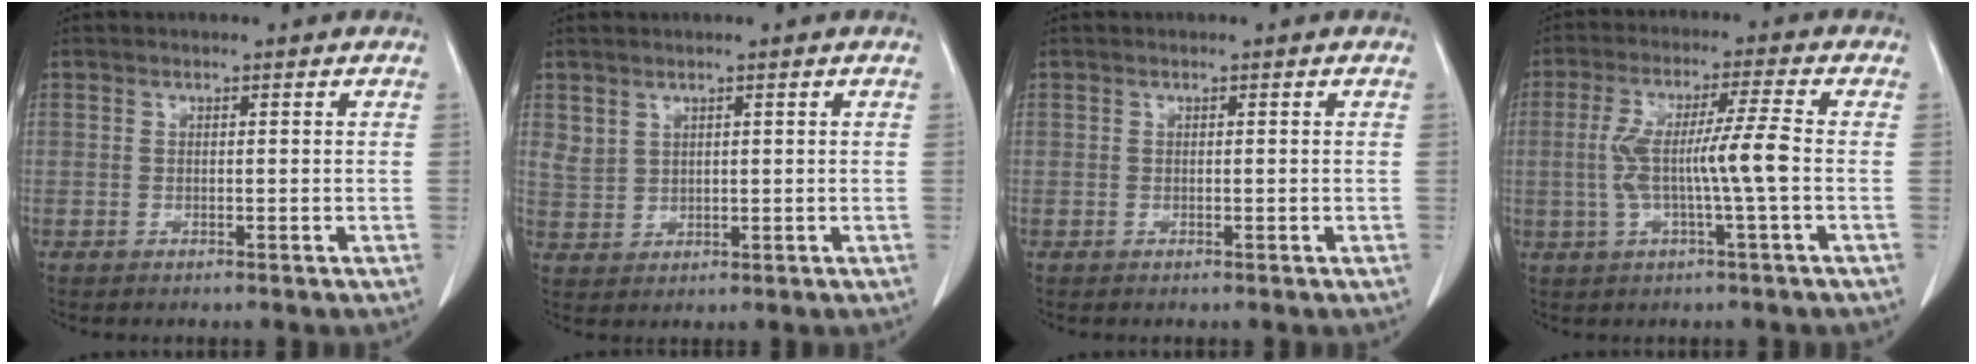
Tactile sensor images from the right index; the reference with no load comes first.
{"total": 2.7, "force": [1.8, 1.8, 0.8], "torque": [-0.015, -0.004, 0.044]}
{"total": 0.0}
{"total": 8.4, "force": [-0.9, -0.5, 8.4], "torque": [-0.166, 0.014, -0.015]}